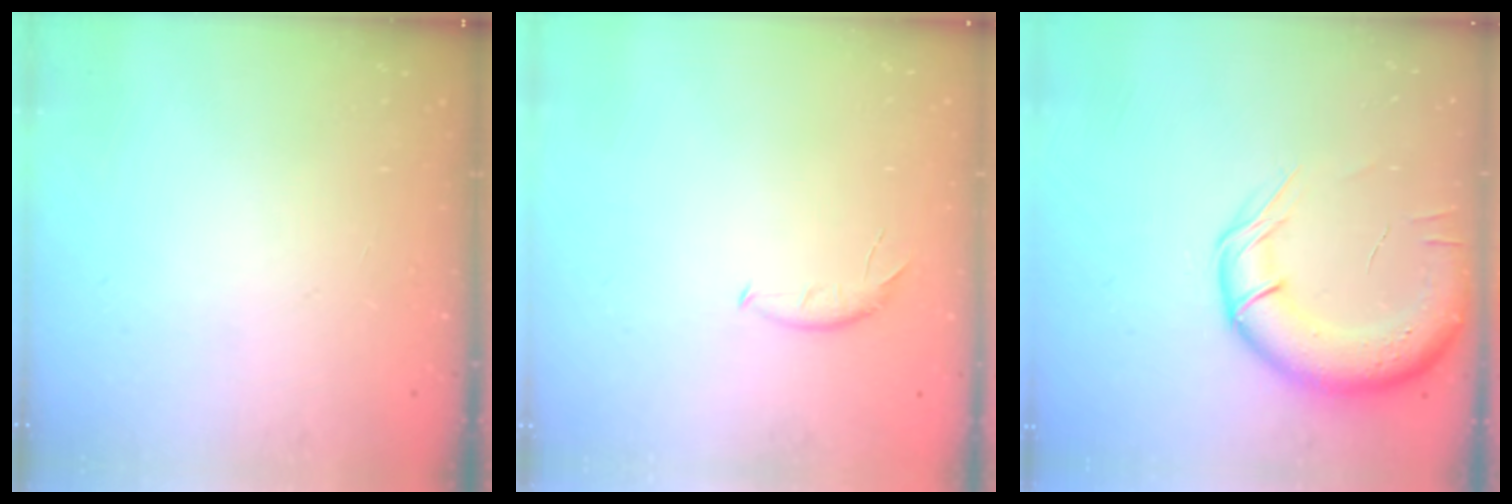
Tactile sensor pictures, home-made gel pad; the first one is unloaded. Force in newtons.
{"total": 5.5, "press": 5.5, "slide": 0.5}
{"total": 15.4, "press": 14.9, "slide": 4.0}